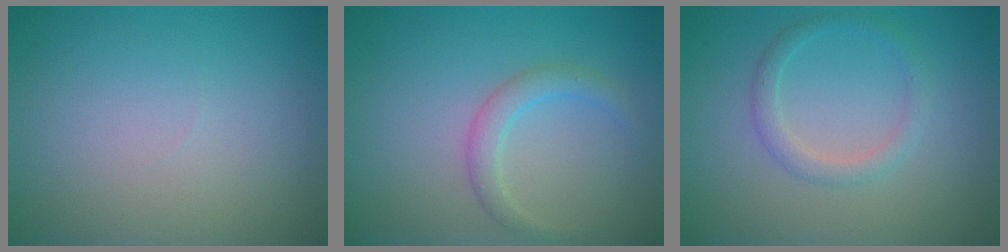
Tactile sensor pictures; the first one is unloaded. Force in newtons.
{"total": 2.1, "press": 2.1, "slide": 0.0}
{"total": 1.9, "press": 1.8, "slide": 0.1}